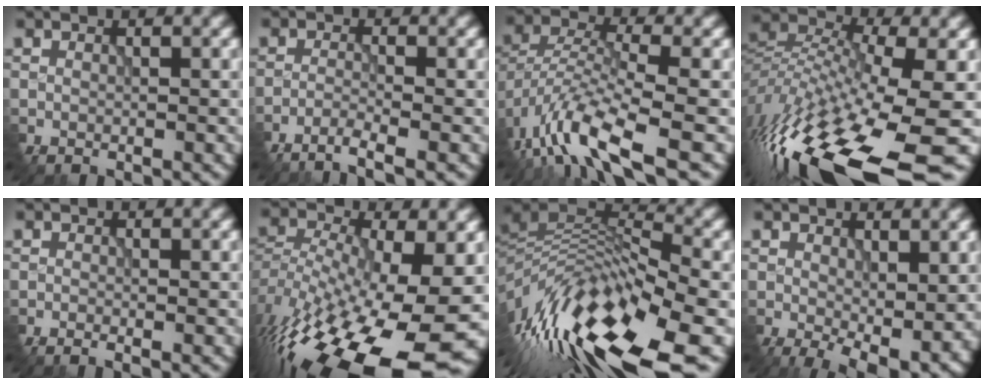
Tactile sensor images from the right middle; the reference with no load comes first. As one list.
[{"total": 2.8, "force": [-2.4, 0.0, 1.3], "torque": [-0.032, -0.002, -0.053]}, {"total": 8.9, "force": [-5.7, 2.7, 6.2], "torque": [-0.119, 0.002, -0.115]}, {"total": 16.7, "force": [-8.6, 5.7, 13.1], "torque": [-0.286, -0.010, -0.144]}, {"total": 1.7, "force": [-1.1, 0.4, 1.2], "torque": [-0.027, -0.005, -0.019]}, {"total": 18.7, "force": [-9.5, 7.3, 14.3], "torque": [-0.272, -0.043, -0.140]}, {"total": 13.2, "force": [-6.7, 4.2, 10.6], "torque": [-0.203, 0.014, -0.114]}, {"total": 6.2, "force": [-1.2, 3.4, 5.1], "torque": [-0.083, -0.029, -0.002]}]